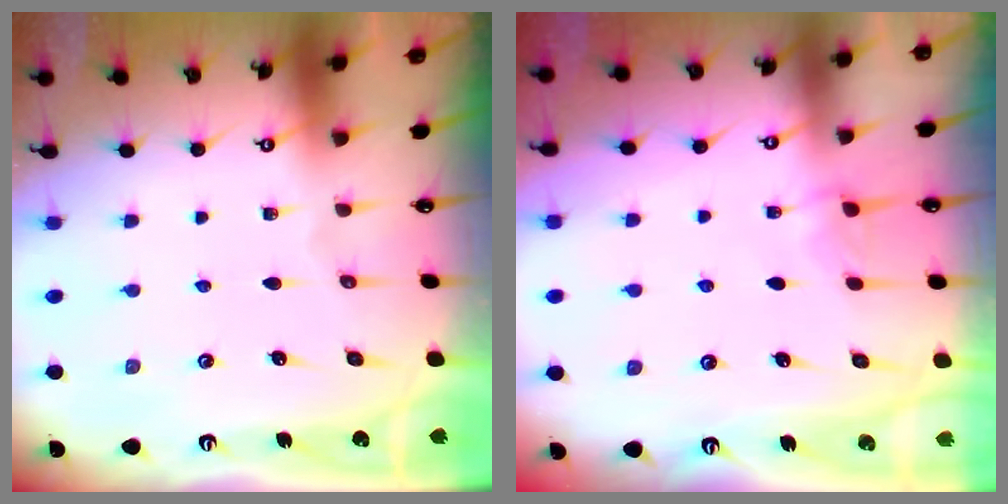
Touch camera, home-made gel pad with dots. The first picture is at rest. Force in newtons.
{"total": 1.8, "press": 1.8, "slide": 0.4}